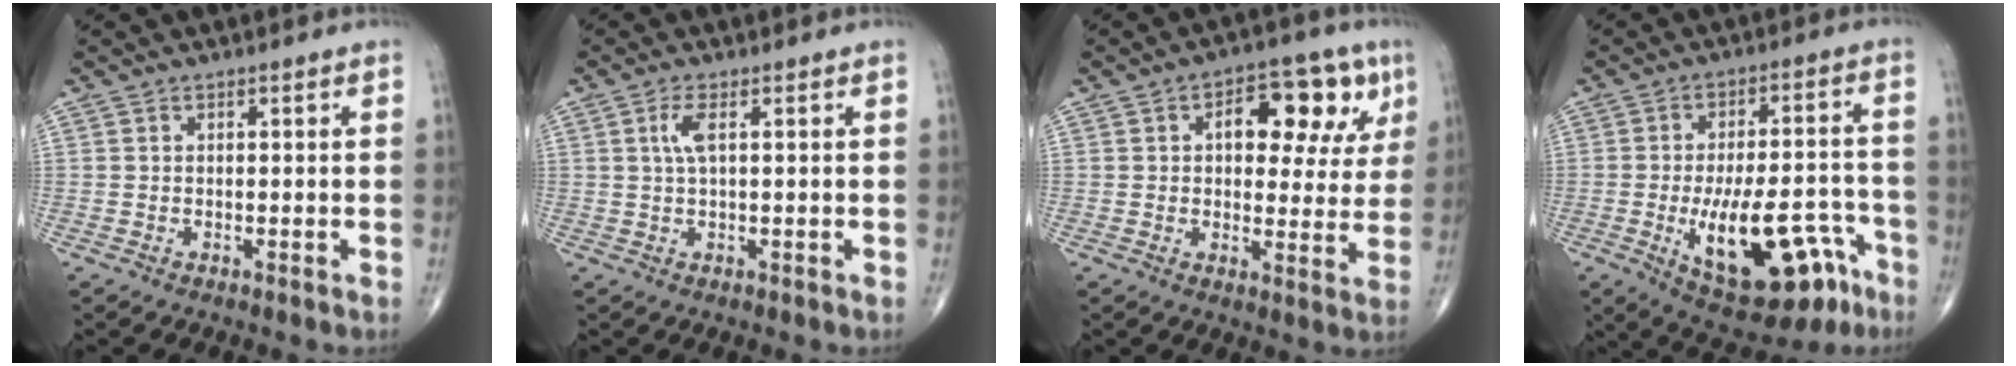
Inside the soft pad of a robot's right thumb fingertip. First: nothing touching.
{"total": 3.0, "force": [0.8, 0.7, 2.8], "torque": [-0.071, 0.006, 0.019]}
{"total": 13.6, "force": [4.7, 7.5, 10.3], "torque": [-0.091, 0.006, 0.061]}
{"total": 19.8, "force": [-8.2, 8.7, 15.8], "torque": [-0.214, 0.042, -0.103]}